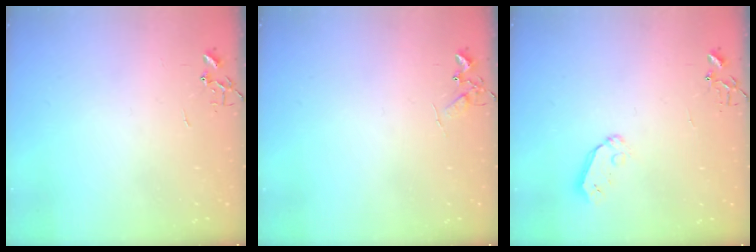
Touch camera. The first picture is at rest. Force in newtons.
{"total": 5.3, "press": 5.3, "slide": 0.6}
{"total": 5.6, "press": 5.5, "slide": 1.1}